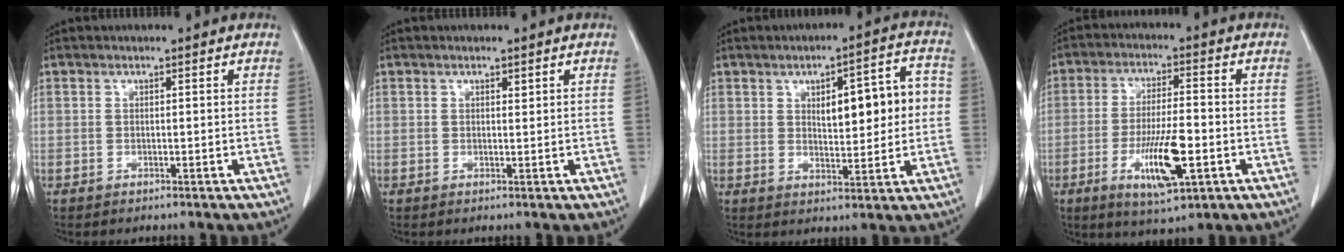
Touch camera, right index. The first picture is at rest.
{"total": 0.5, "force": [0.4, 0.2, 0.3], "torque": [-0.009, -0.003, 0.006]}
{"total": 10.3, "force": [1.4, 3.4, 9.6], "torque": [-0.127, 0.027, 0.025]}
{"total": 10.4, "force": [-3.5, 2.1, 9.6], "torque": [-0.178, -0.011, -0.055]}